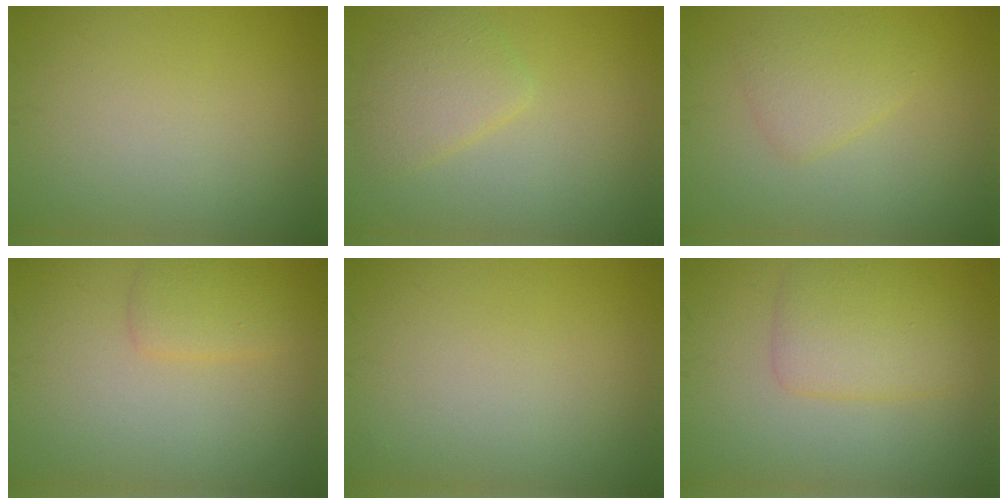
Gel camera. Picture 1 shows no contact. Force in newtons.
{"total": 2.7, "press": 2.7, "slide": 0.2}
{"total": 2.3, "press": 2.3, "slide": 0.1}
{"total": 1.9, "press": 1.9, "slide": 0.1}
{"total": 0.0}
{"total": 3.6, "press": 3.6, "slide": 0.2}